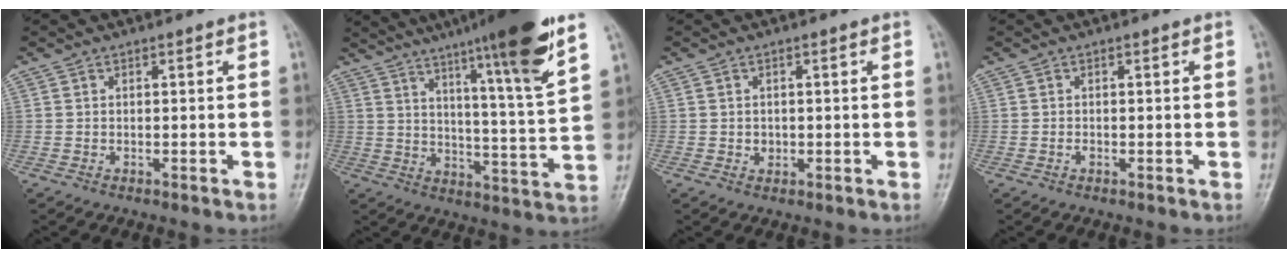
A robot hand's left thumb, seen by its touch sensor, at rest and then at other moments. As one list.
[{"total": 19.0, "force": [11.9, 0.5, 14.8], "torque": [-0.211, -0.055, 0.173]}, {"total": 1.3, "force": [0.0, 1.2, 0.6], "torque": [-0.007, 0.000, 0.004]}, {"total": 0.5, "force": [-0.2, 0.4, 0.4], "torque": [-0.004, 0.000, -0.005]}]